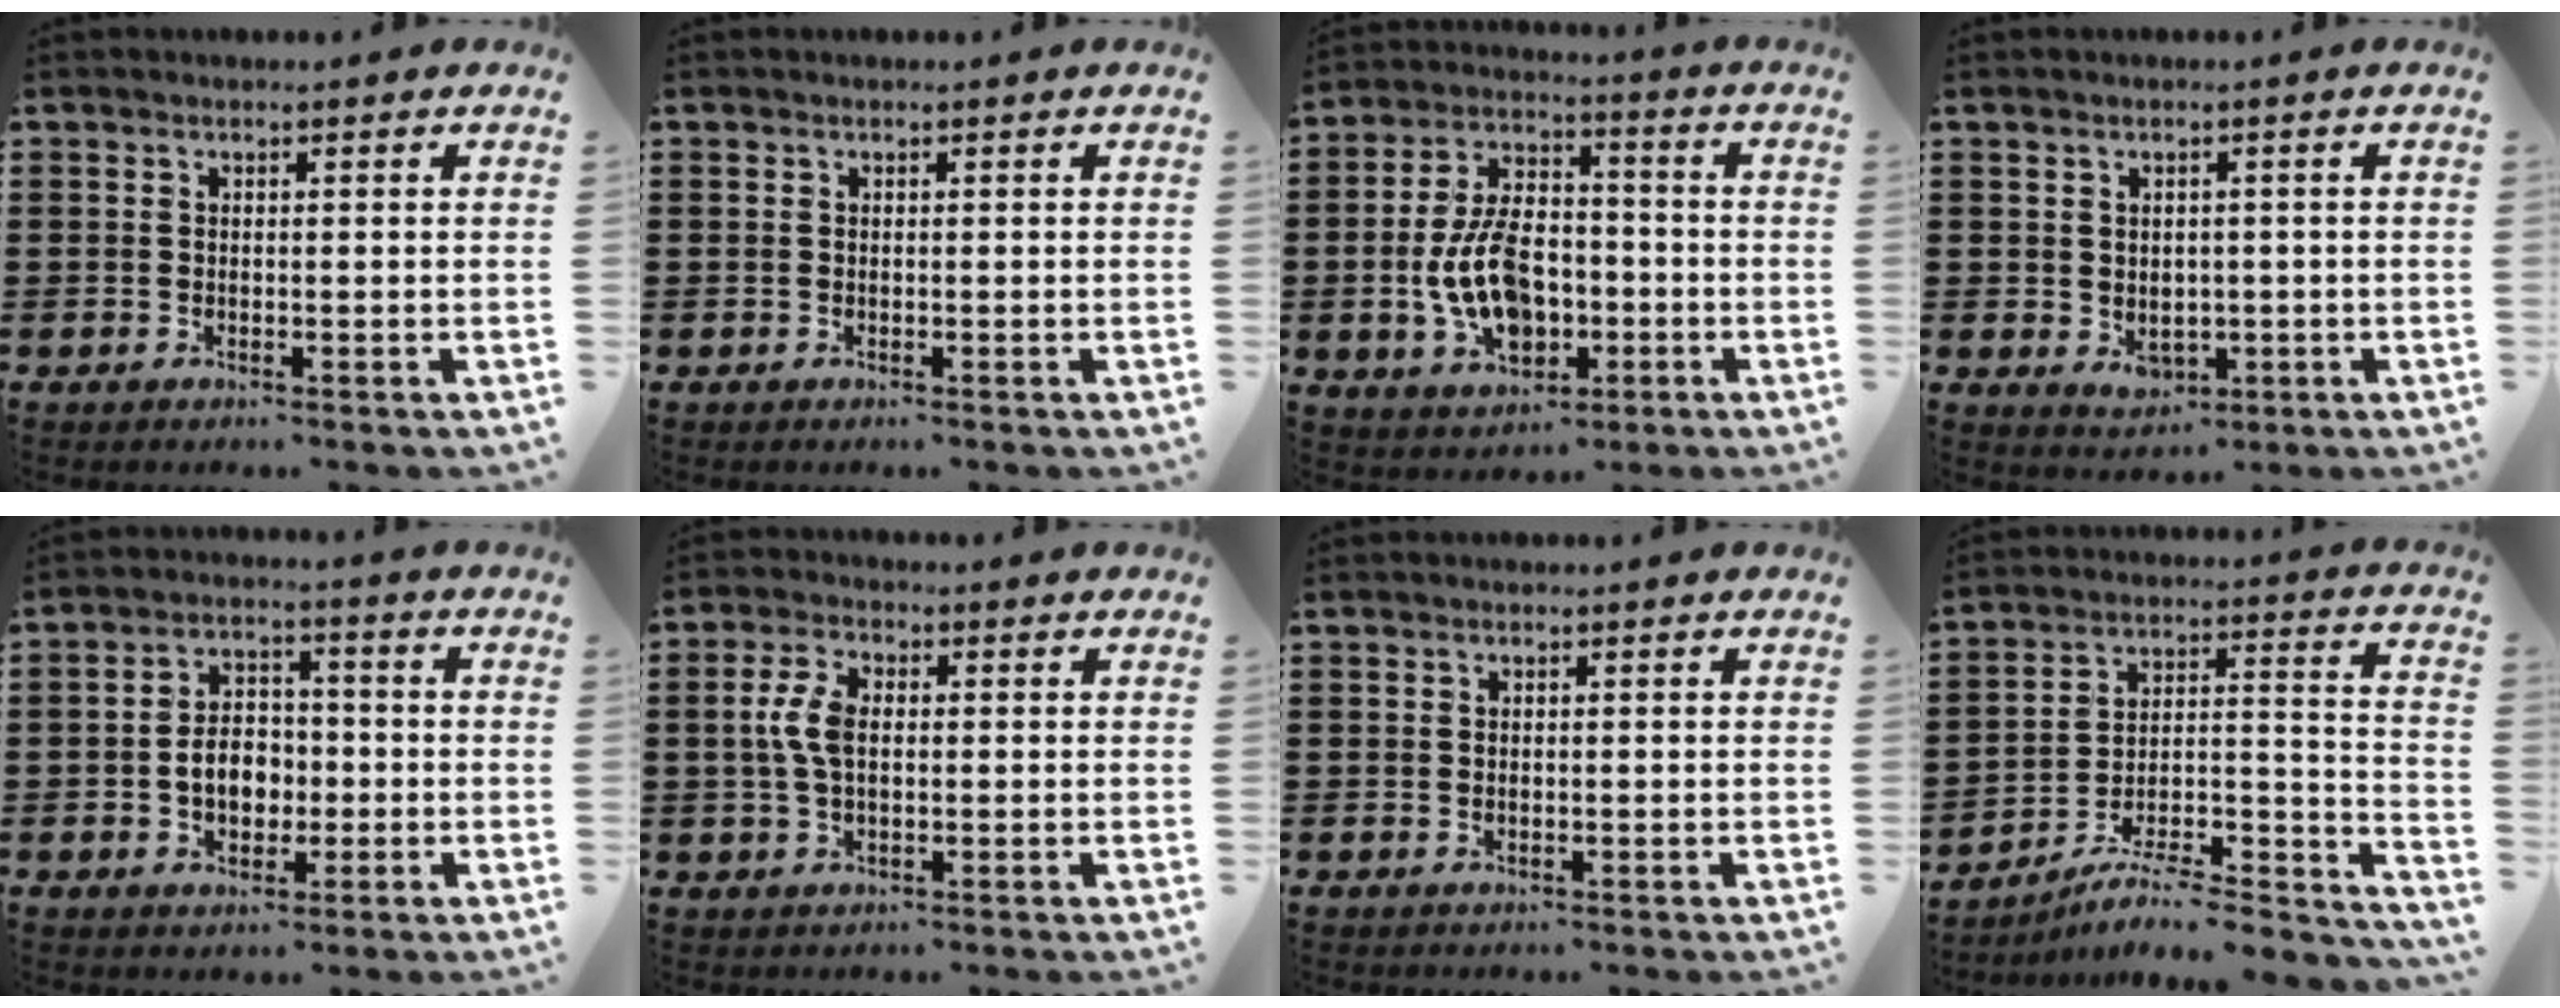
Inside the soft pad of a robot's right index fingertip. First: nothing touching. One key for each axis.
{"total": 0.0}
{"total": 11.5, "fx": -2.5, "fy": 6.9, "fz": 8.9, "tx": -0.190, "ty": 0.002, "tz": -0.045}
{"total": 2.3, "fx": 0.5, "fy": 2.1, "fz": 0.9, "tx": -0.019, "ty": 0.000, "tz": 0.007}
{"total": 5.8, "fx": -1.2, "fy": 4.1, "fz": 4.0, "tx": -0.062, "ty": 0.003, "tz": -0.025}
{"total": 5.3, "fx": 0.4, "fy": 2.7, "fz": 4.5, "tx": -0.114, "ty": 0.003, "tz": -0.002}
{"total": 0.0}
{"total": 6.4, "fx": -5.5, "fy": 0.8, "fz": 3.2, "tx": -0.047, "ty": -0.008, "tz": -0.108}